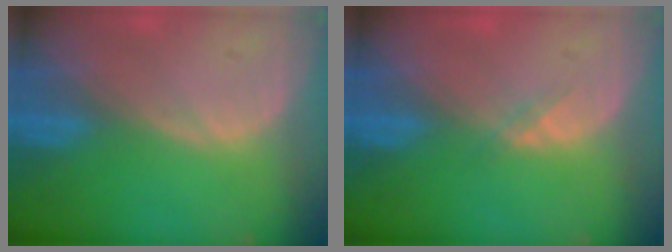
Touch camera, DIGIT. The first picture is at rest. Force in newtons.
{"total": 1.3, "press": 0.9, "slide": 0.9}